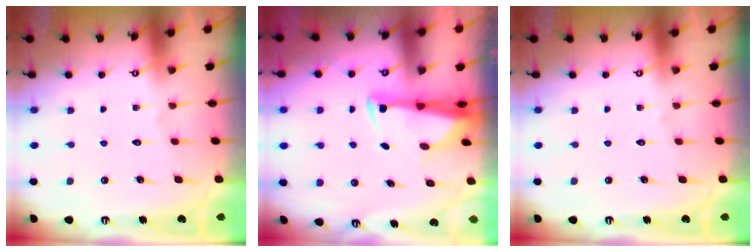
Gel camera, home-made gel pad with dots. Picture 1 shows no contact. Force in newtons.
{"total": 2.8, "press": 2.6, "slide": 1.0}
{"total": 0.0}